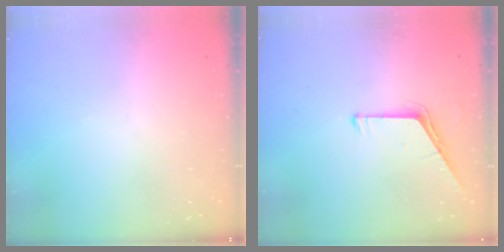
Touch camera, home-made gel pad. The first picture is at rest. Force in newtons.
{"total": 5.3, "press": 5.3, "slide": 0.5}